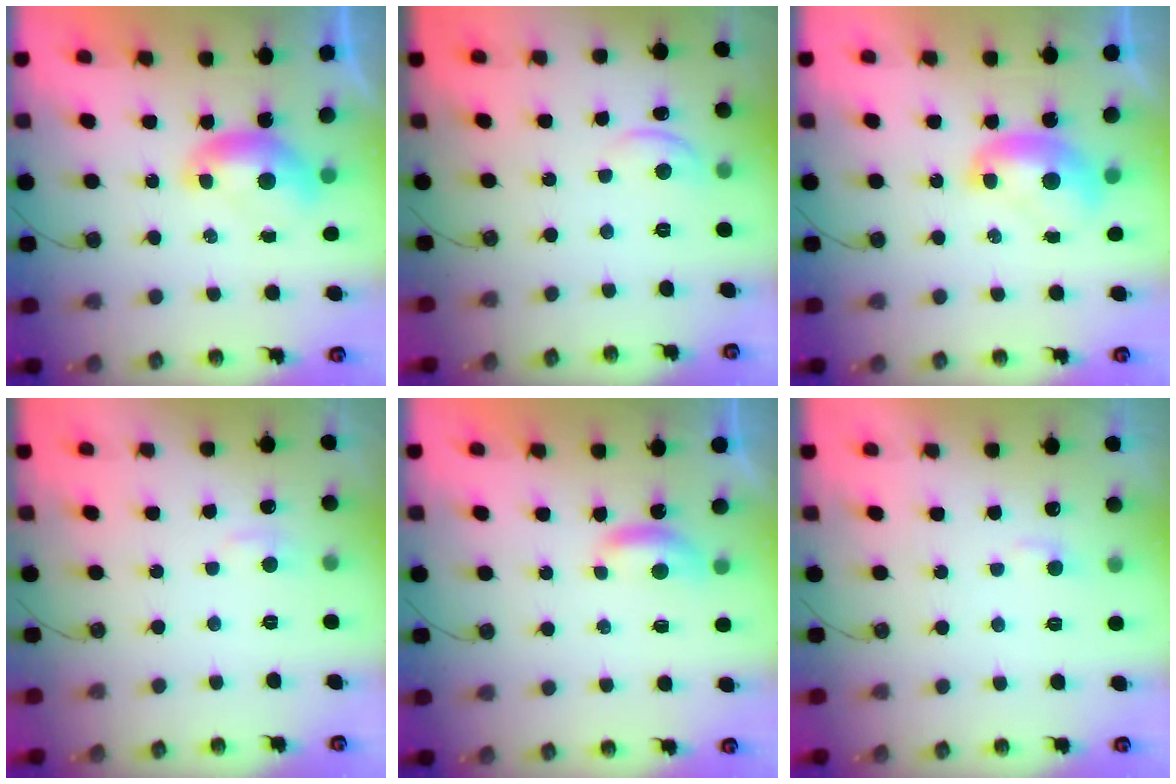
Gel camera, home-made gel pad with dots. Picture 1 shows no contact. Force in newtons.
{"total": 1.8, "press": 1.7, "slide": 0.6}
{"total": 1.9, "press": 1.9, "slide": 0.2}
{"total": 1.1, "press": 0.9, "slide": 0.6}
{"total": 1.1, "press": 1.0, "slide": 0.5}
{"total": 2.8, "press": 2.8, "slide": 0.5}